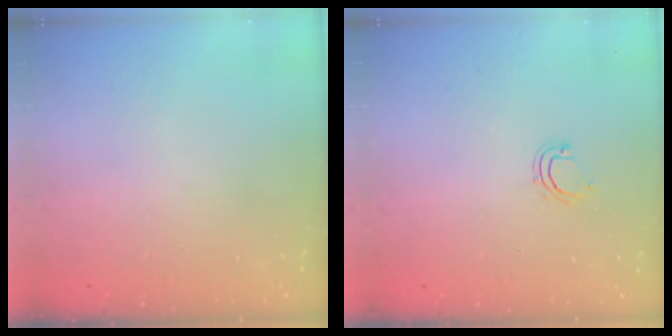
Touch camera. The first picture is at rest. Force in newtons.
{"total": 4.7, "press": 4.6, "slide": 0.9}